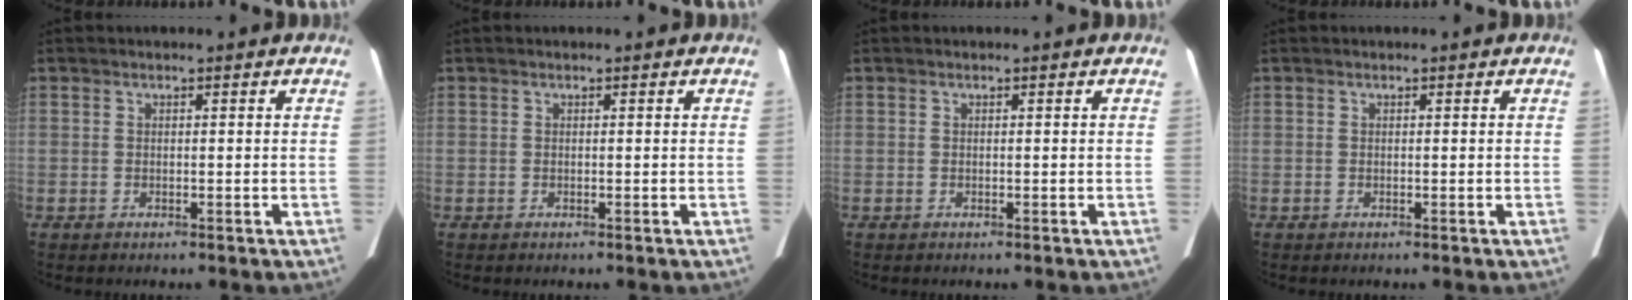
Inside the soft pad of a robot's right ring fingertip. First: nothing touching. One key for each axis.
{"total": 0.0}
{"total": 0.0}
{"total": 0.0}